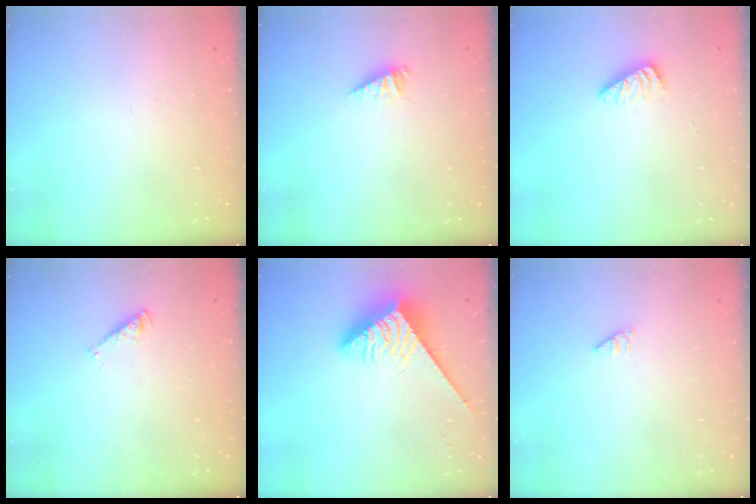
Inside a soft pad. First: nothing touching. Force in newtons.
{"total": 2.9, "press": 2.8, "slide": 0.2}
{"total": 2.8, "press": 2.8, "slide": 0.4}
{"total": 2.5, "press": 2.5, "slide": 0.0}
{"total": 3.8, "press": 3.7, "slide": 0.7}
{"total": 0.0}